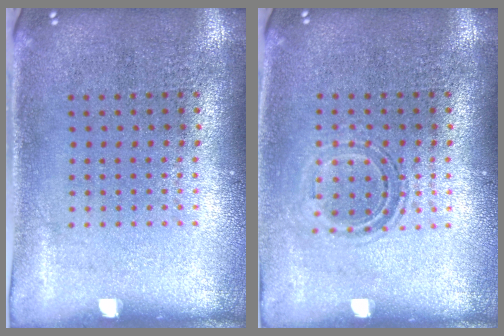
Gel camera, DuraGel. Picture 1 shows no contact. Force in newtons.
{"total": 1.1, "press": 1.0, "slide": 0.5}